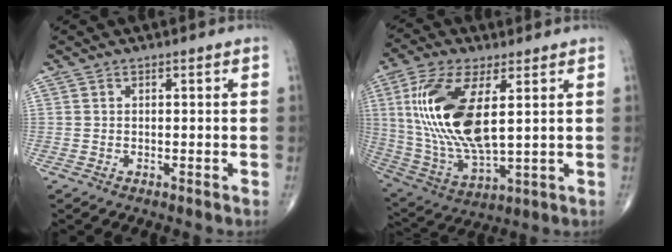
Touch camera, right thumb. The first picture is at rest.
{"total": 19.6, "force": [4.0, 8.2, 17.3], "torque": [-0.368, -0.021, 0.082]}